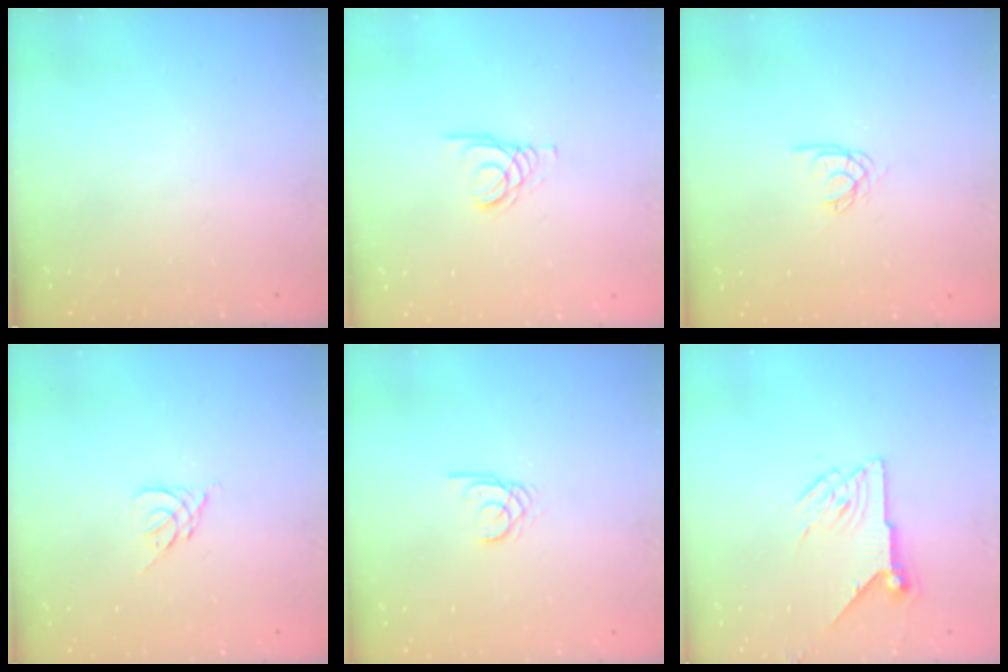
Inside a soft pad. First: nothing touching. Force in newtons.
{"total": 2.1, "press": 2.1, "slide": 0.2}
{"total": 3.4, "press": 3.4, "slide": 0.2}
{"total": 2.6, "press": 2.5, "slide": 0.7}
{"total": 2.0, "press": 2.0, "slide": 0.2}
{"total": 8.0, "press": 8.0, "slide": 0.5}